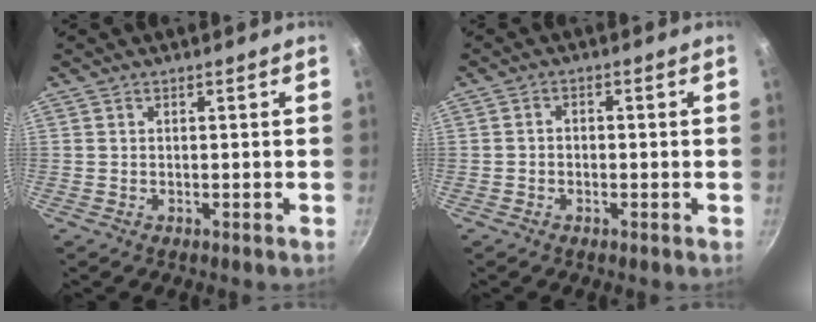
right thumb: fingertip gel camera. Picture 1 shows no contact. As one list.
[{"total": 1.6, "force": [-0.6, 1.2, 0.9], "torque": [-0.016, 0.009, -0.013]}]